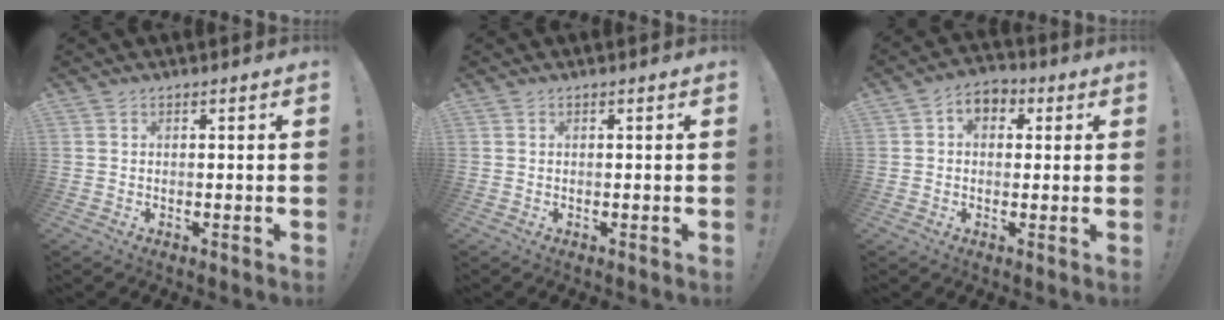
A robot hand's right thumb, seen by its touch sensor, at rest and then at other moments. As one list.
[{"total": 0.0}, {"total": 5.8, "force": [1.1, 4.7, 3.1], "torque": [-0.041, 0.004, 0.023]}]